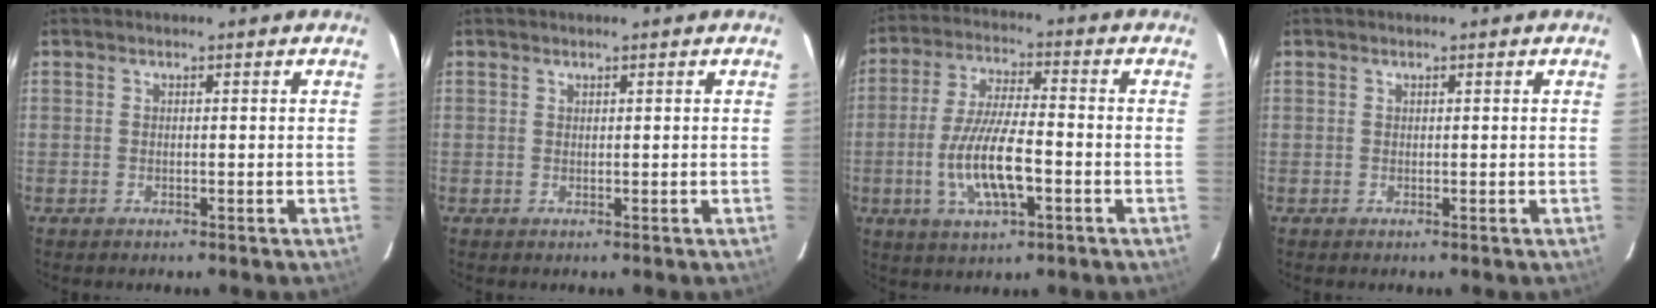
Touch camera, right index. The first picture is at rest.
{"total": 0.0}
{"total": 11.9, "force": [-3.4, 3.3, 10.9], "torque": [-0.218, -0.007, -0.060]}
{"total": 0.5, "force": [0.0, 0.5, -0.1], "torque": [0.004, 0.003, 0.000]}